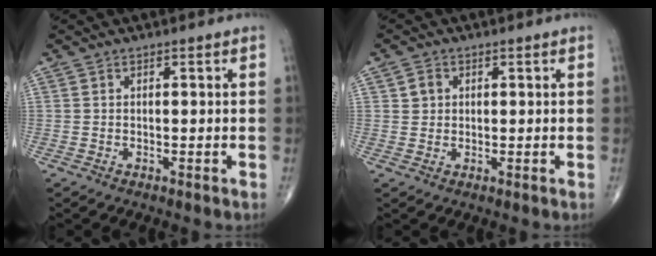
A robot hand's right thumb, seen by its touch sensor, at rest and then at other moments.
{"total": 2.2, "force": [0.6, 1.9, 0.8], "torque": [-0.005, -0.001, 0.008]}